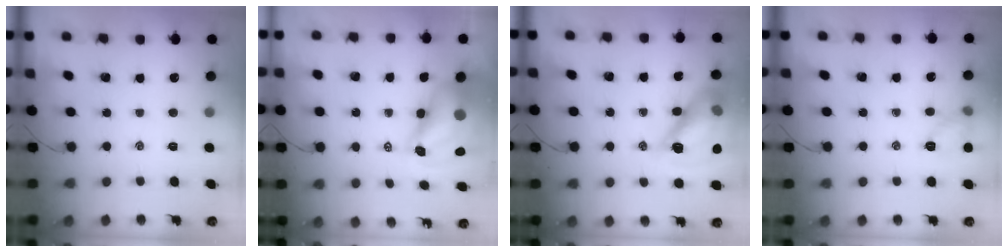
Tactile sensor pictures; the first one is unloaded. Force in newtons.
{"total": 12.0, "press": 11.5, "slide": 3.6}
{"total": 17.7, "press": 17.4, "slide": 3.2}
{"total": 7.3, "press": 7.3, "slide": 0.6}